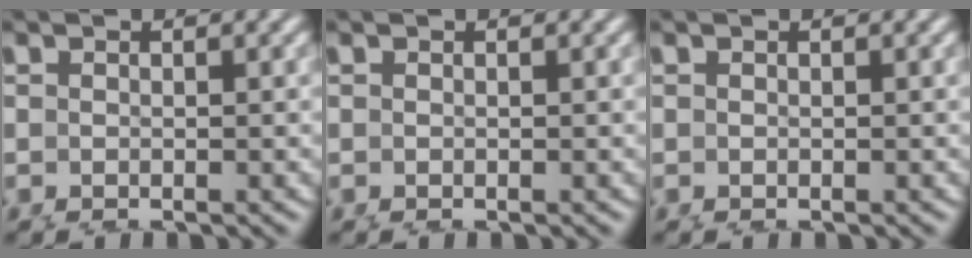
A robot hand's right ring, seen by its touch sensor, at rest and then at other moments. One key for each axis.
{"total": 0.0}
{"total": 0.0}